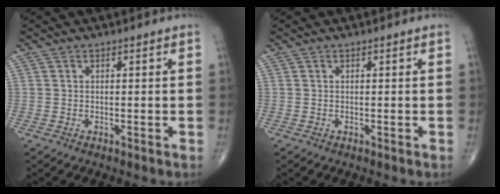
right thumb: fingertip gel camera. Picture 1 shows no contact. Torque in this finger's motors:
{"motor_torque": [0.03, 0.03, 0.00, 0.00, 0.00]}